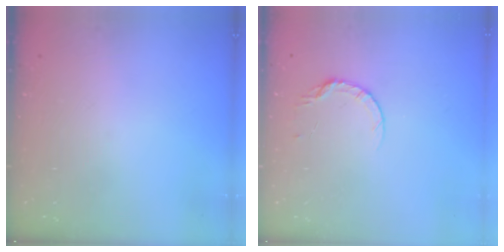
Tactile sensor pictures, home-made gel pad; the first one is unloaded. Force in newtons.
{"total": 5.3, "press": 5.2, "slide": 0.6}